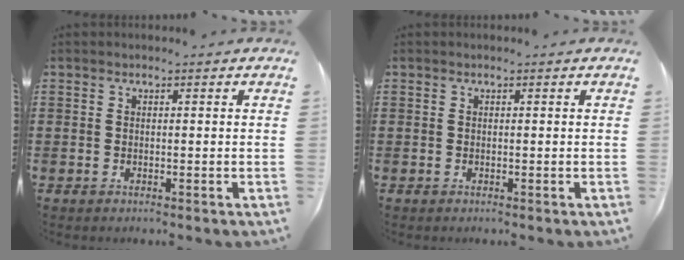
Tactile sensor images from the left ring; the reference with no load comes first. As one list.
[{"total": 0.0}]